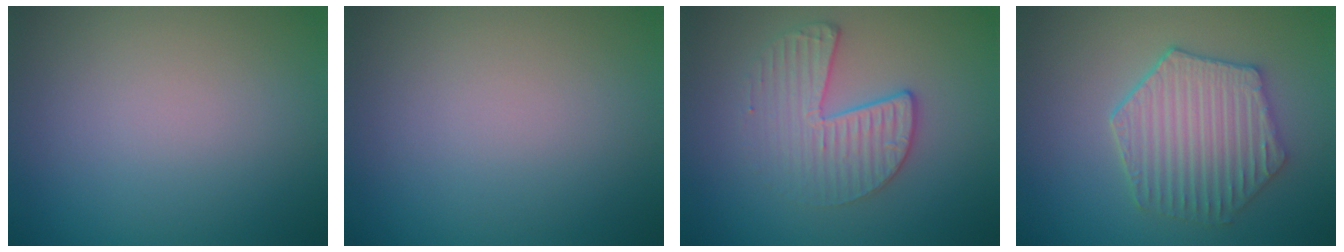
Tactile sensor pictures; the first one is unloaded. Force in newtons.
{"total": 0.0}
{"total": 3.3, "press": 2.9, "slide": 1.6}
{"total": 5.4, "press": 4.6, "slide": 2.8}